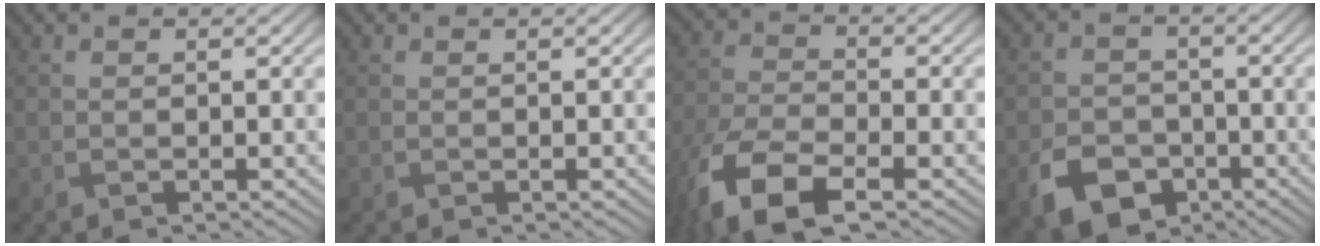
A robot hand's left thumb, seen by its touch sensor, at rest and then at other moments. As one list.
[{"total": 0.0}, {"total": 10.0, "force": [-6.2, 3.8, 6.8], "torque": [-0.152, -0.019, -0.132]}, {"total": 6.8, "force": [-3.5, 4.7, 3.4], "torque": [-0.072, -0.011, -0.064]}]